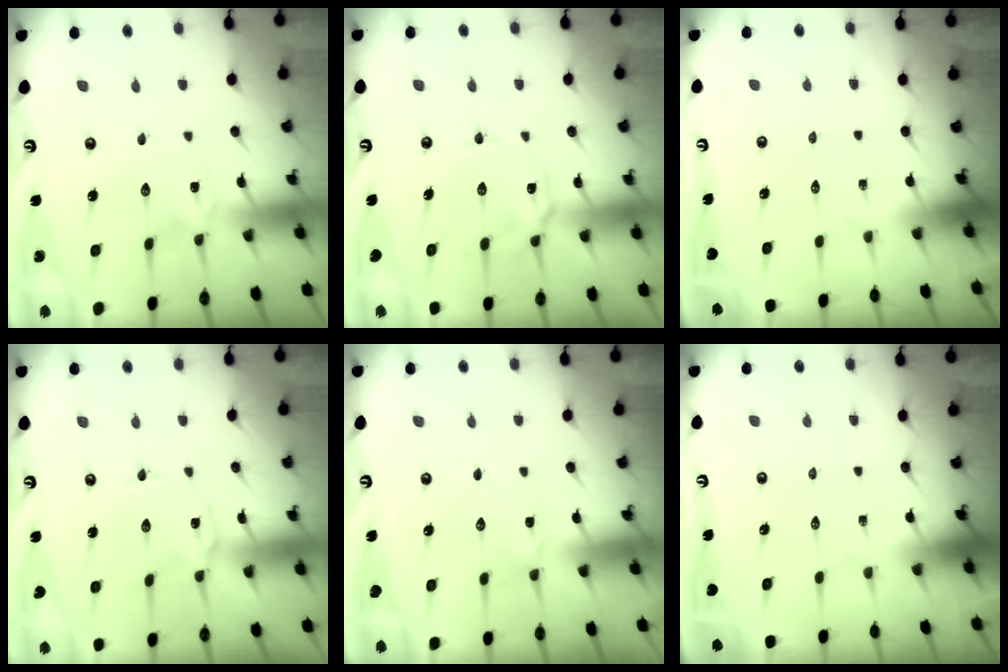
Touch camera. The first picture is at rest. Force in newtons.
{"total": 6.2, "press": 6.2, "slide": 0.6}
{"total": 0.0}
{"total": 1.2, "press": 1.1, "slide": 0.4}
{"total": 2.8, "press": 2.8, "slide": 0.3}
{"total": 0.0}